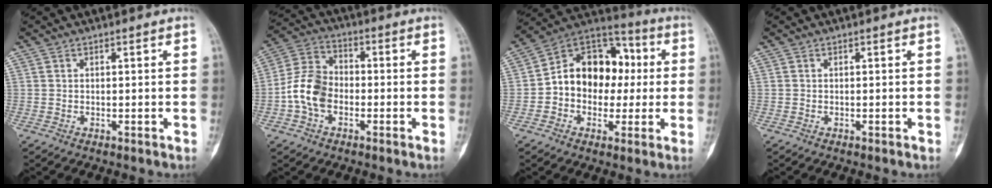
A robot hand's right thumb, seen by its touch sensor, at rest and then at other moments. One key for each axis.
{"total": 9.7, "fx": -2.4, "fy": 7.0, "fz": 6.3, "tx": -0.114, "ty": 0.031, "tz": -0.058}
{"total": 16.5, "fx": 0.2, "fy": 12.6, "fz": 10.6, "tx": -0.118, "ty": 0.043, "tz": -0.006}
{"total": 0.0}